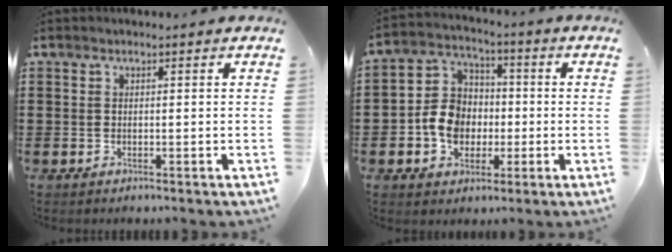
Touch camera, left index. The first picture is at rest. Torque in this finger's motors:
{"motor_torque": [1.41, 0.73, 0.31, 0.11]}